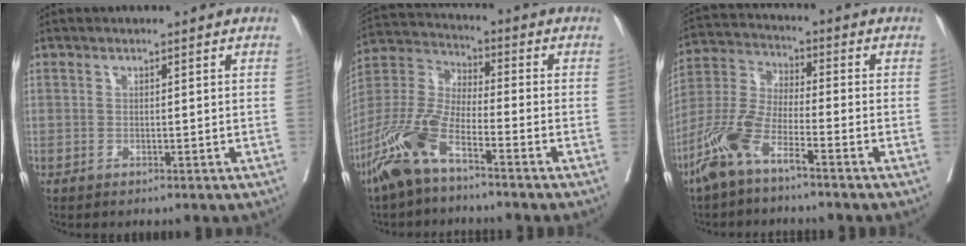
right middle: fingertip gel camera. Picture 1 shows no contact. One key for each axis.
{"total": 11.1, "fx": -7.3, "fy": 2.7, "fz": 7.9, "tx": -0.188, "ty": -0.014, "tz": -0.152}
{"total": 8.8, "fx": -5.9, "fy": 1.8, "fz": 6.4, "tx": -0.151, "ty": -0.009, "tz": -0.130}